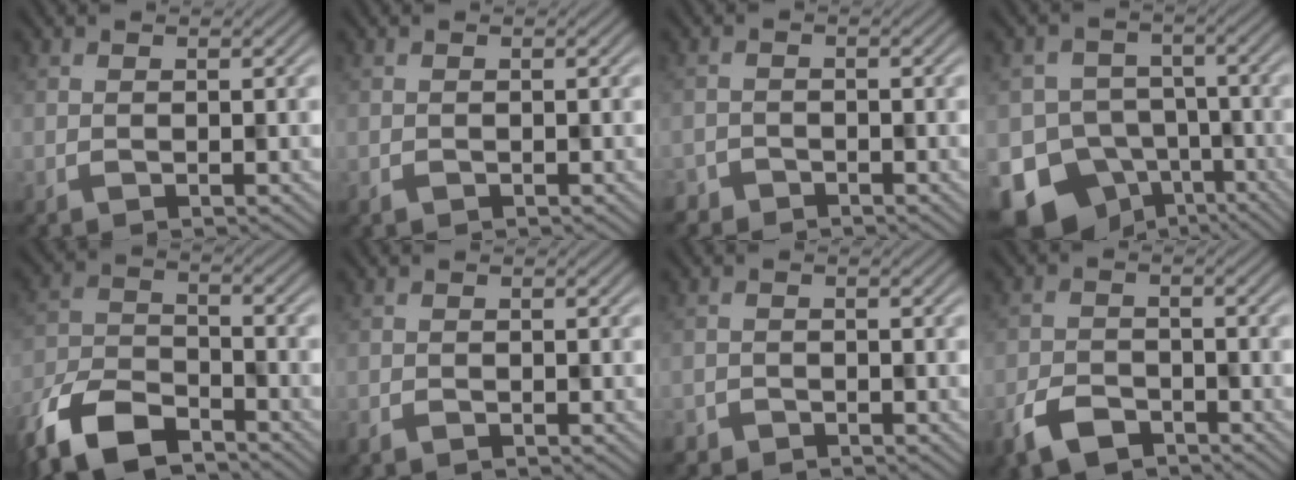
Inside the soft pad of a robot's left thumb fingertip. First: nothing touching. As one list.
[{"total": 0.5, "force": [-0.3, 0.4, -0.1], "torque": [0.004, -0.002, -0.005]}, {"total": 1.7, "force": [-1.3, 0.6, -0.8], "torque": [0.022, 0.001, -0.026]}, {"total": 13.8, "force": [-8.9, 9.9, 3.6], "torque": [-0.090, -0.037, -0.130]}, {"total": 10.8, "force": [-8.4, 4.6, 5.1], "torque": [-0.107, -0.013, -0.170]}, {"total": 1.1, "force": [-1.0, 0.4, 0.1], "torque": [-0.001, -0.003, -0.016]}, {"total": 1.4, "force": [-1.0, 0.5, -0.7], "torque": [0.019, 0.001, -0.018]}, {"total": 4.5, "force": [-3.4, 2.3, 1.7], "torque": [-0.031, -0.004, -0.070]}]